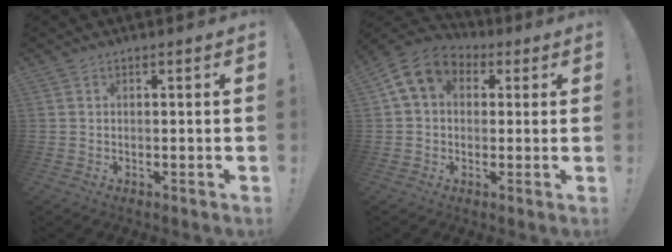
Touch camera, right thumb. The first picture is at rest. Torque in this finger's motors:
{"motor_torque": [1.34, 1.88, 0.87, 0.04, 0.06]}